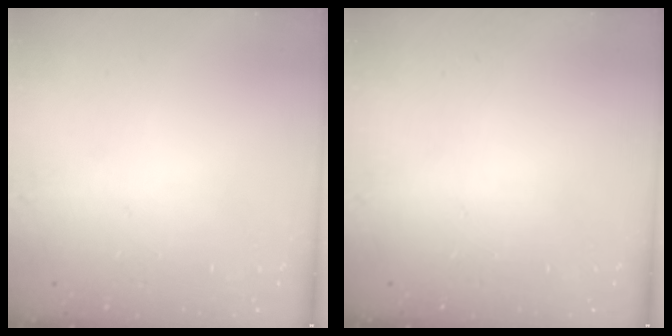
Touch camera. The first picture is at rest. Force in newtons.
{"total": 0.0}